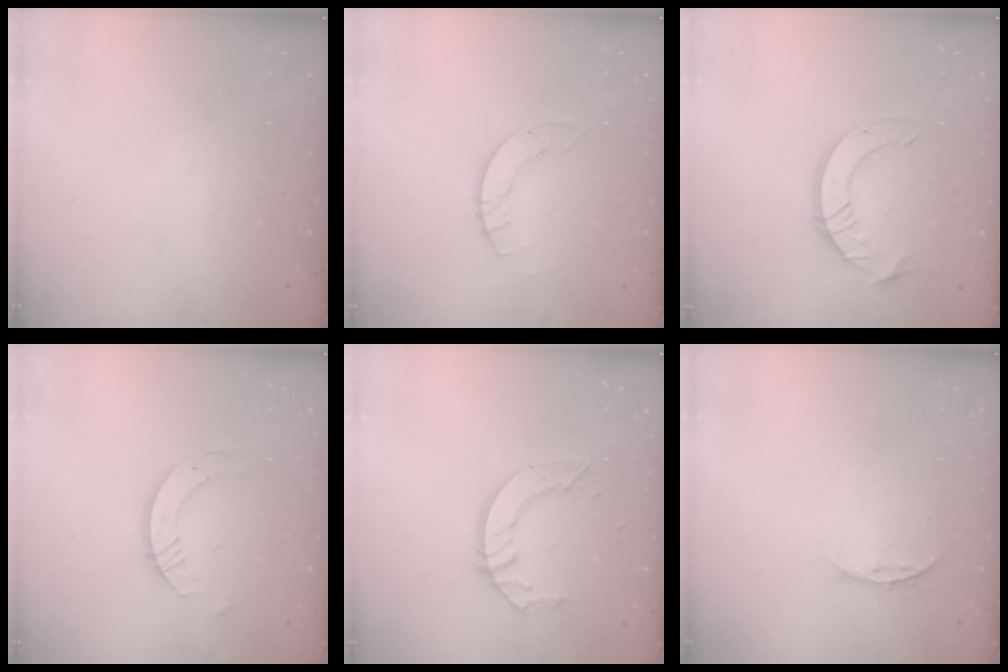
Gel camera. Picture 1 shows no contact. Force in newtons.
{"total": 2.1, "press": 2.1, "slide": 0.3}
{"total": 12.6, "press": 12.6, "slide": 1.3}
{"total": 6.3, "press": 6.3, "slide": 0.5}
{"total": 8.9, "press": 8.9, "slide": 0.7}
{"total": 3.6, "press": 3.6, "slide": 0.3}